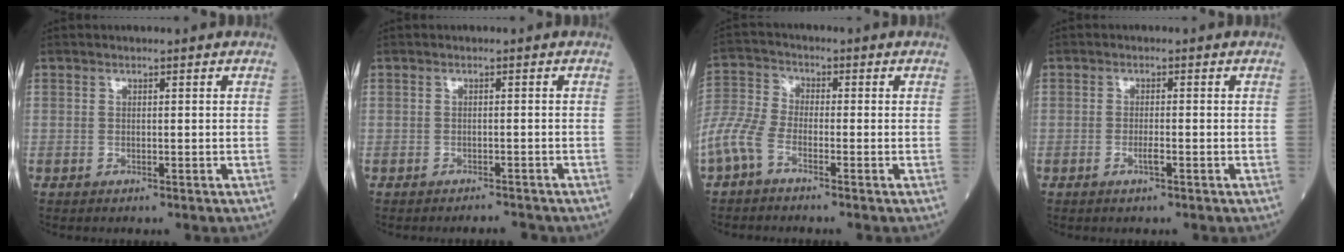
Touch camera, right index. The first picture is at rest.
{"total": 1.5, "force": [-1.4, 0.3, 0.3], "torque": [-0.006, -0.005, -0.015]}
{"total": 6.1, "force": [-3.5, 2.8, 4.2], "torque": [-0.113, 0.003, -0.083]}
{"total": 1.7, "force": [-0.8, 0.1, 1.5], "torque": [-0.029, -0.001, -0.015]}